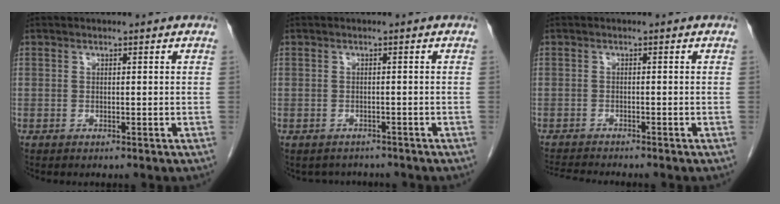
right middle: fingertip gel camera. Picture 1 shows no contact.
{"total": 3.1, "force": [-2.8, 1.4, 0.0], "torque": [-0.002, 0.003, -0.039]}
{"total": 4.7, "force": [-4.5, -0.2, 1.5], "torque": [-0.022, -0.016, -0.075]}